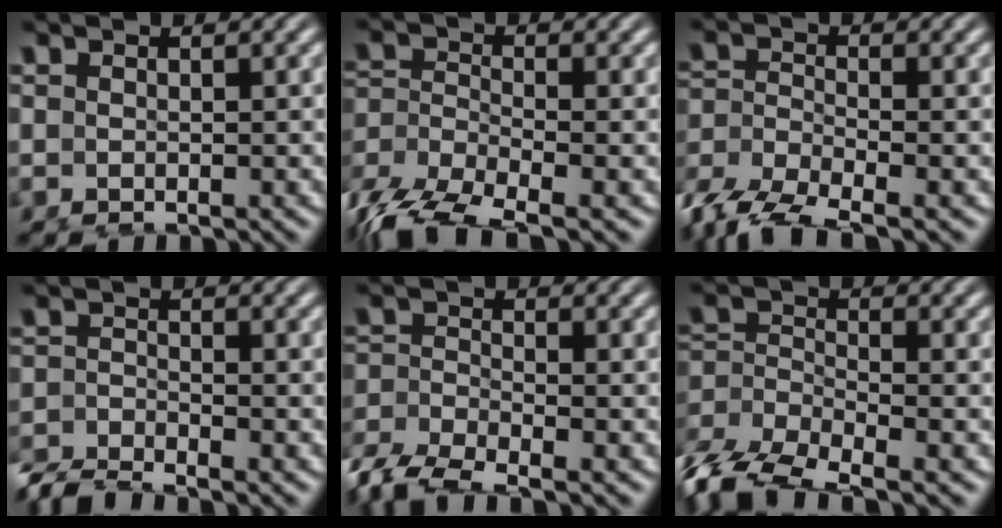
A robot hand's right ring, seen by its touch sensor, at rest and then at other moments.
{"total": 7.3, "force": [-4.7, 4.0, 3.9], "torque": [-0.104, -0.037, -0.061]}
{"total": 6.4, "force": [-3.9, 3.7, 3.4], "torque": [-0.087, -0.028, -0.055]}
{"total": 3.7, "force": [-3.6, 0.6, 0.7], "torque": [-0.009, -0.015, -0.060]}
{"total": 6.3, "force": [-4.9, 2.9, 2.5], "torque": [-0.058, -0.026, -0.074]}
{"total": 8.7, "force": [-5.3, 5.4, 4.3], "torque": [-0.114, -0.047, -0.069]}